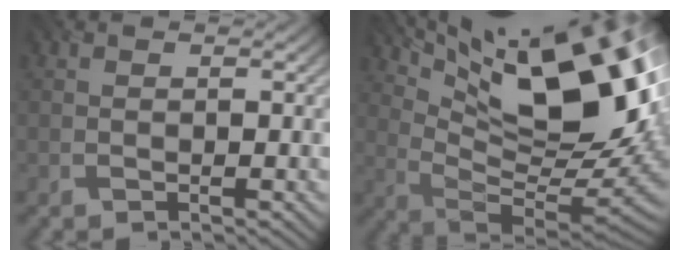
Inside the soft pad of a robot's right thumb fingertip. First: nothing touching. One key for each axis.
{"total": 18.7, "fx": 8.6, "fy": 6.4, "fz": 15.3, "tx": -0.256, "ty": 0.007, "tz": 0.158}